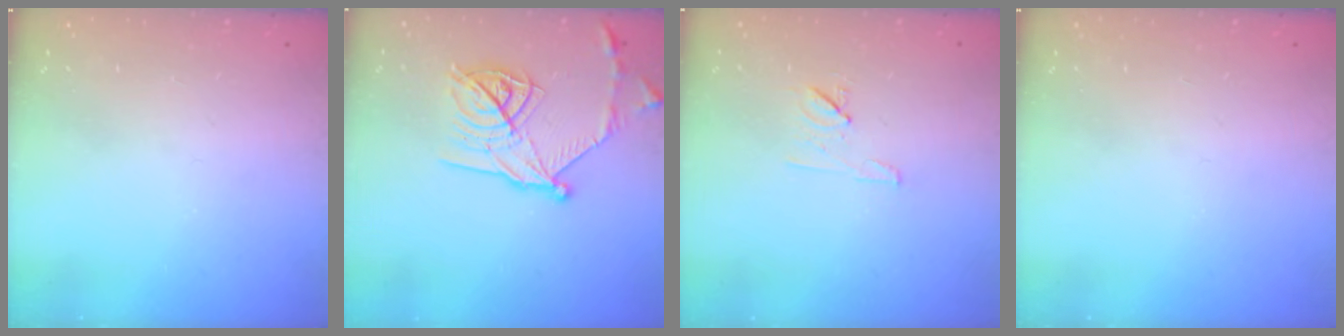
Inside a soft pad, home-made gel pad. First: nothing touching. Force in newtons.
{"total": 17.6, "press": 17.6, "slide": 0.9}
{"total": 6.4, "press": 6.4, "slide": 0.6}
{"total": 0.0}